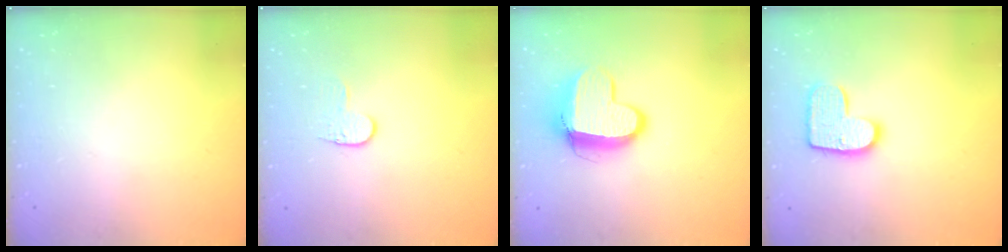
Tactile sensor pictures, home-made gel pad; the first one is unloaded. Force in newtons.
{"total": 5.3, "press": 5.2, "slide": 0.5}
{"total": 11.2, "press": 11.2, "slide": 0.9}
{"total": 11.8, "press": 11.7, "slide": 0.6}